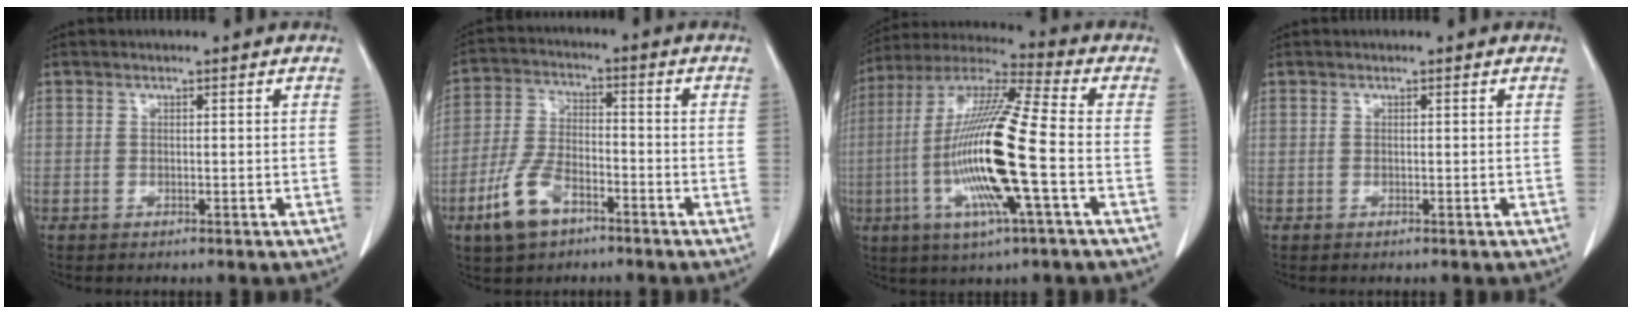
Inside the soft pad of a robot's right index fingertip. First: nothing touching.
{"total": 8.8, "force": [-5.0, 4.2, 5.9], "torque": [-0.138, 0.002, -0.093]}
{"total": 18.0, "force": [-3.8, 0.6, 17.6], "torque": [-0.362, -0.009, -0.080]}
{"total": 0.0}